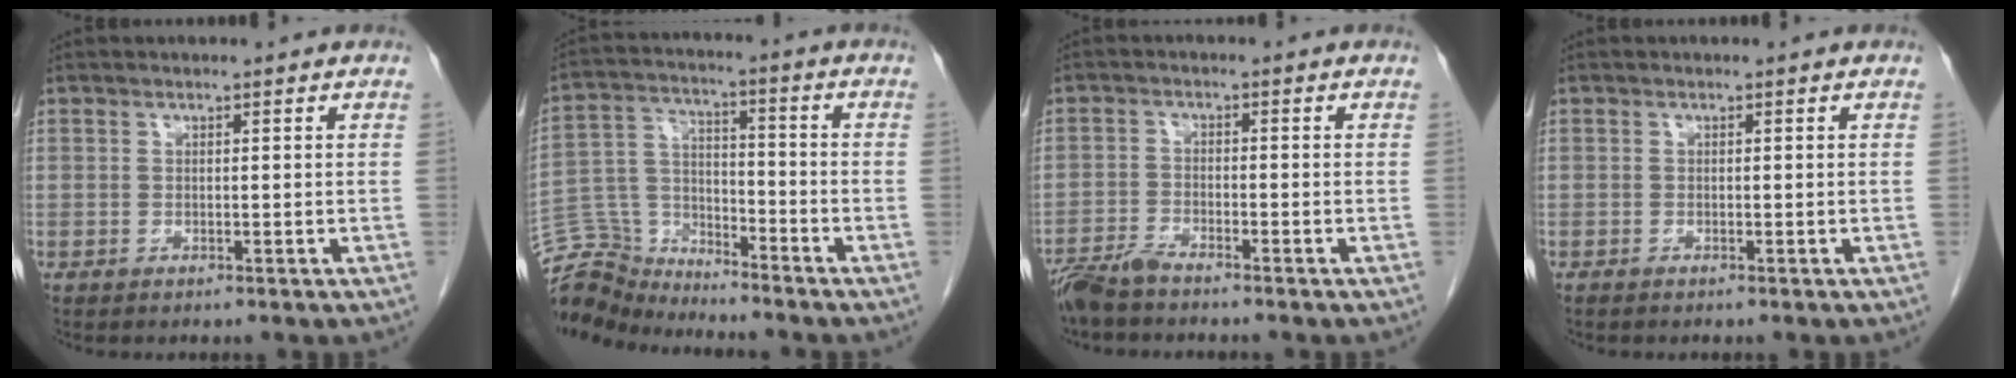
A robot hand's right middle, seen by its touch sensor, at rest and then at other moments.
{"total": 9.7, "force": [-9.6, 1.7, -0.2], "torque": [-0.007, 0.023, -0.189]}
{"total": 4.2, "force": [-3.8, 0.3, 1.7], "torque": [-0.034, -0.013, -0.076]}
{"total": 0.0}